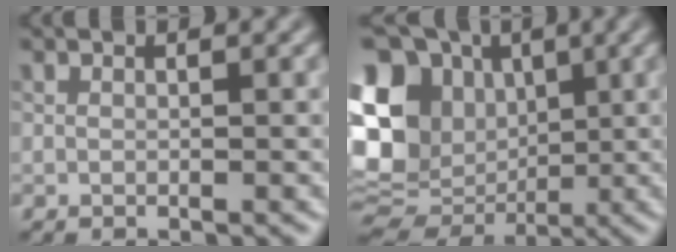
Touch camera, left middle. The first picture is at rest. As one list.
[{"total": 12.2, "force": [0.4, 9.7, 7.3], "torque": [-0.154, 0.011, 0.022]}]